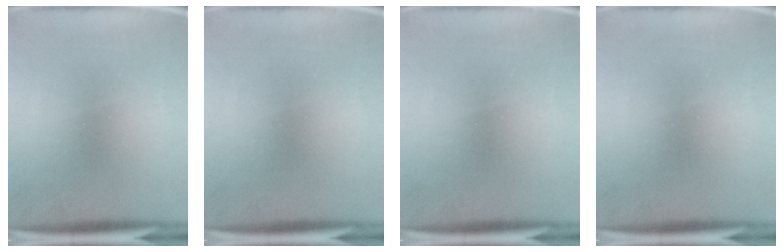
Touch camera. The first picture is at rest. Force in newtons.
{"total": 0.0}
{"total": 0.0}
{"total": 0.0}